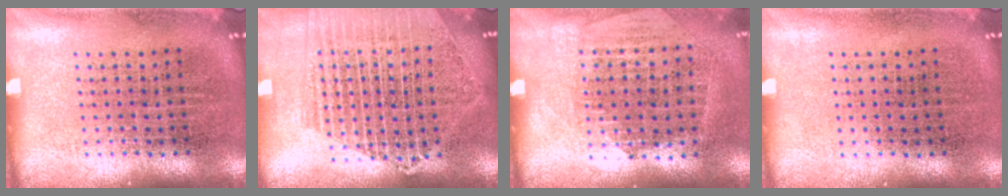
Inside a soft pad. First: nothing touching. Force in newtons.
{"total": 2.0, "press": 1.8, "slide": 0.9}
{"total": 1.3, "press": 1.1, "slide": 0.6}
{"total": 0.0}